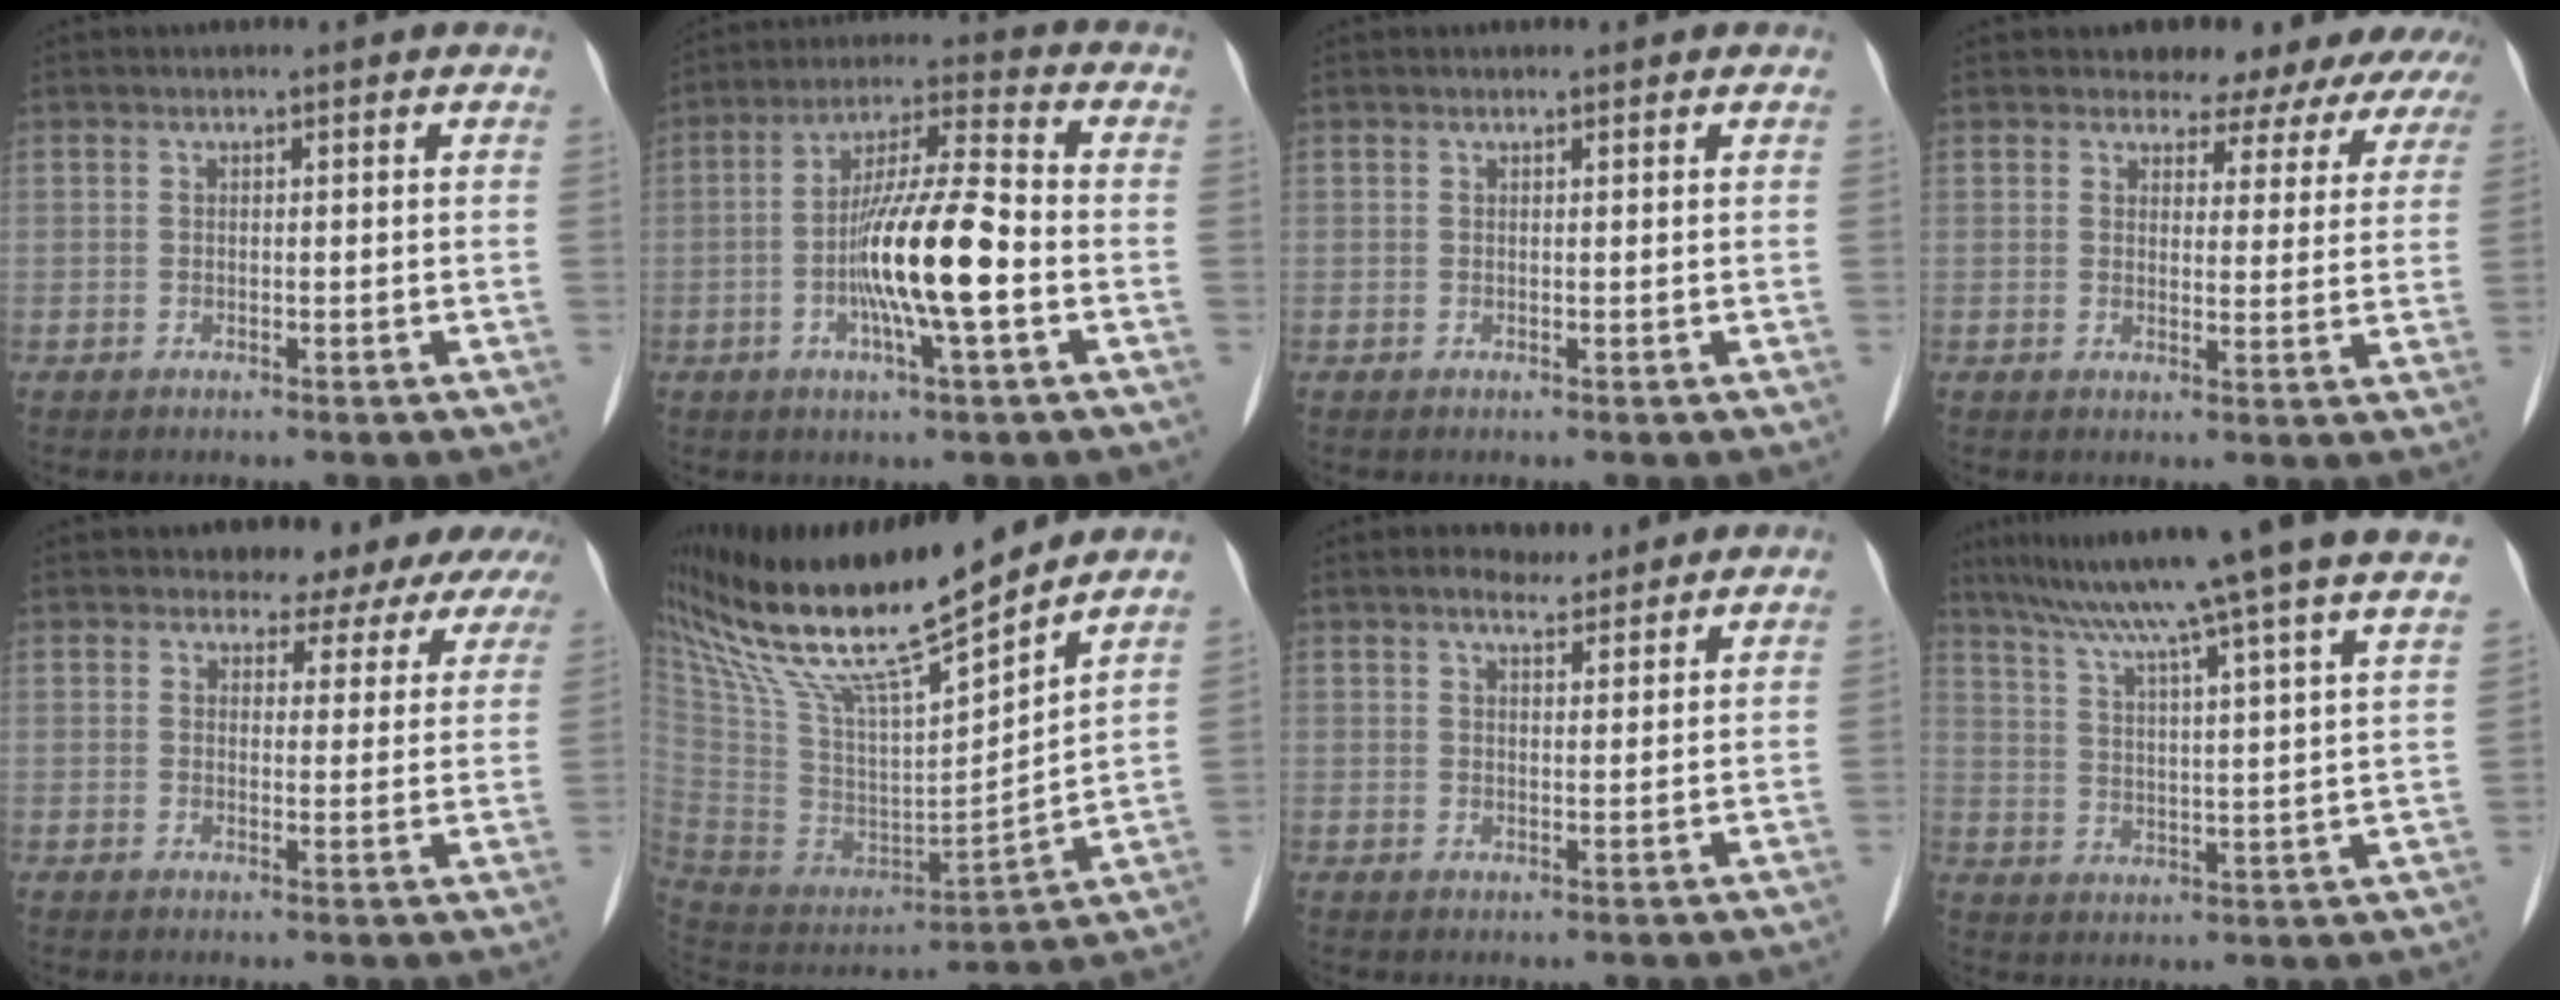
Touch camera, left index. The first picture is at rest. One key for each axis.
{"total": 12.0, "fx": -2.7, "fy": 1.0, "fz": 11.6, "tx": -0.220, "ty": 0.001, "tz": -0.054}
{"total": 0.6, "fx": 0.5, "fy": 0.3, "fz": 0.1, "tx": -0.012, "ty": 0.006, "tz": 0.009}
{"total": 10.3, "fx": 9.6, "fy": 3.6, "fz": 1.3, "tx": 0.020, "ty": -0.005, "tz": 0.084}
{"total": 8.8, "fx": 8.1, "fy": 3.0, "fz": 1.4, "tx": 0.007, "ty": -0.004, "tz": 0.070}
{"total": 23.6, "fx": 19.3, "fy": 2.4, "fz": 13.5, "tx": -0.256, "ty": 0.002, "tz": 0.358}
{"total": 3.9, "fx": 3.4, "fy": 1.3, "fz": 1.4, "tx": -0.027, "ty": 0.011, "tz": 0.055}
{"total": 23.3, "fx": 19.8, "fy": -2.0, "fz": 12.0, "tx": -0.199, "ty": -0.023, "tz": 0.266}